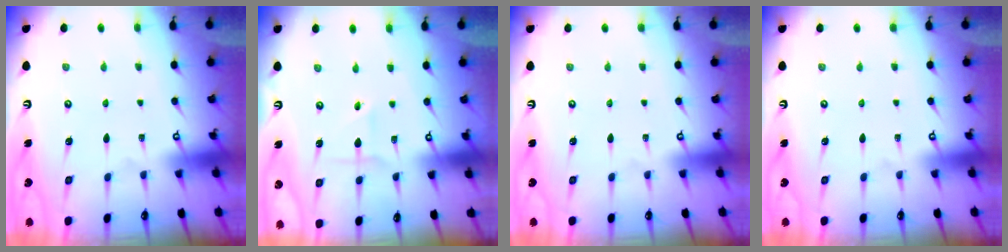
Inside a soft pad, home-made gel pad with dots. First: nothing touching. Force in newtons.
{"total": 1.8, "press": 1.8, "slide": 0.2}
{"total": 0.0}
{"total": 0.0}